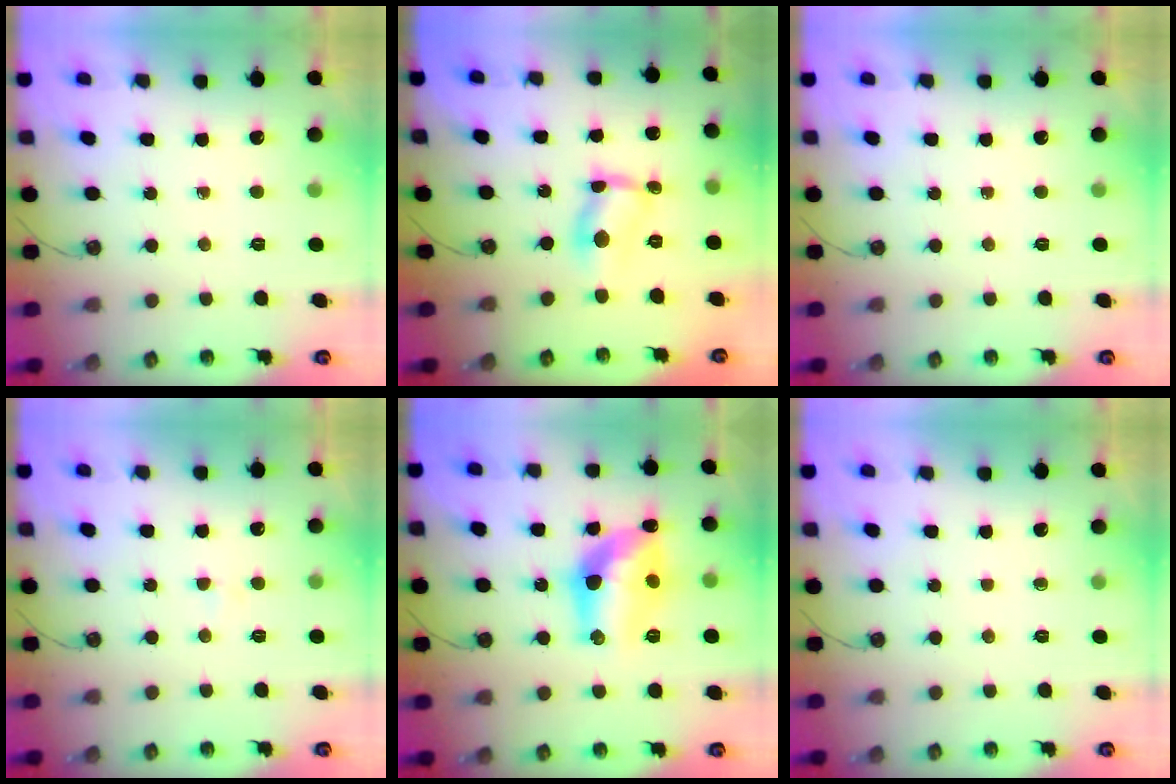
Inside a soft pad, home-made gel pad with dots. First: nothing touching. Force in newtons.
{"total": 6.2, "press": 6.2, "slide": 0.3}
{"total": 0.0}
{"total": 1.7, "press": 1.7, "slide": 0.3}
{"total": 14.6, "press": 14.1, "slide": 3.5}
{"total": 0.0}